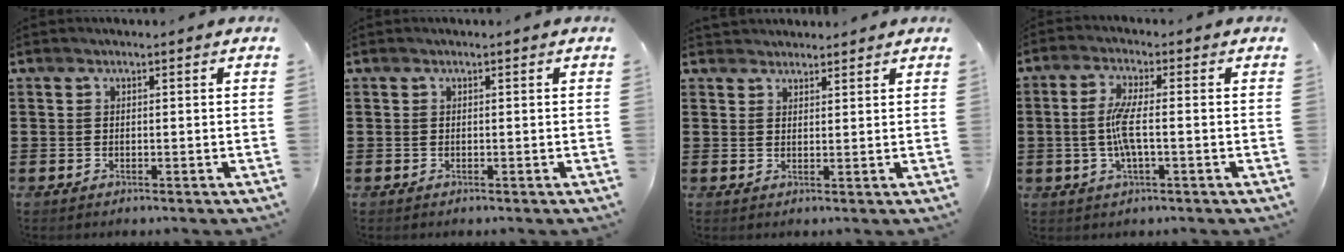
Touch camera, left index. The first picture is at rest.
{"total": 0.0}
{"total": 2.1, "force": [2.0, 0.4, -0.2], "torque": [0.000, 0.000, 0.041]}
{"total": 5.6, "force": [-0.7, 1.2, 5.4], "torque": [-0.119, -0.003, -0.022]}